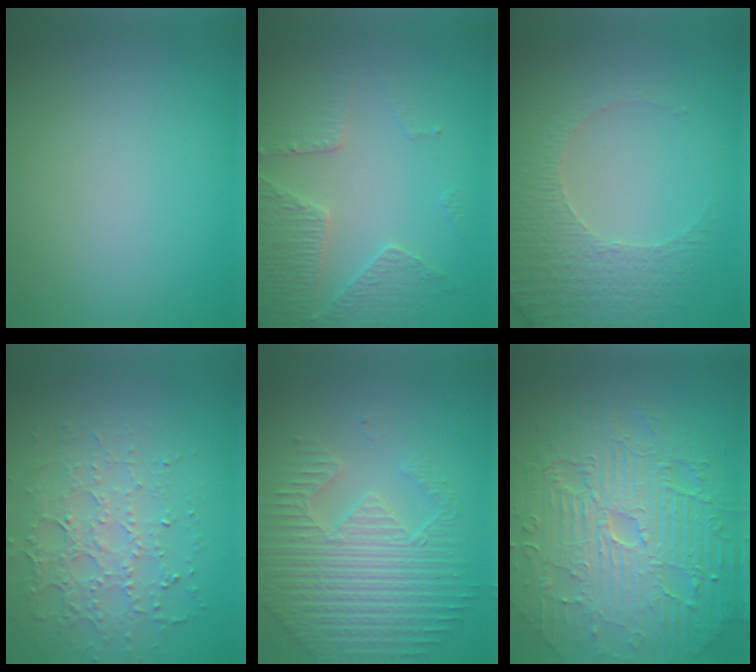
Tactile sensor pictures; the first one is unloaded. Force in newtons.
{"total": 3.7, "press": 3.5, "slide": 1.2}
{"total": 4.8, "press": 3.5, "slide": 3.4}
{"total": 3.8, "press": 3.6, "slide": 1.2}
{"total": 5.0, "press": 4.6, "slide": 1.9}
{"total": 11.7, "press": 7.5, "slide": 9.0}